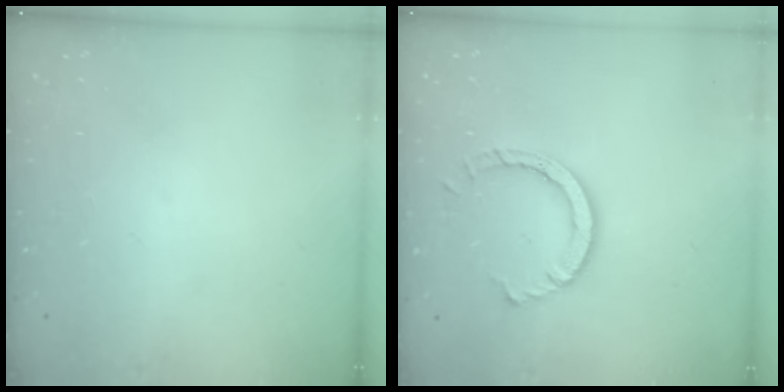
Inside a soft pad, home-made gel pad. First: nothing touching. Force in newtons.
{"total": 7.9, "press": 7.9, "slide": 0.5}